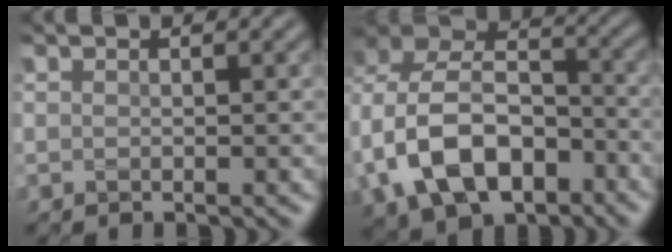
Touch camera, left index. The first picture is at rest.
{"total": 12.8, "force": [-3.6, 9.0, 8.4], "torque": [-0.178, -0.016, -0.067]}